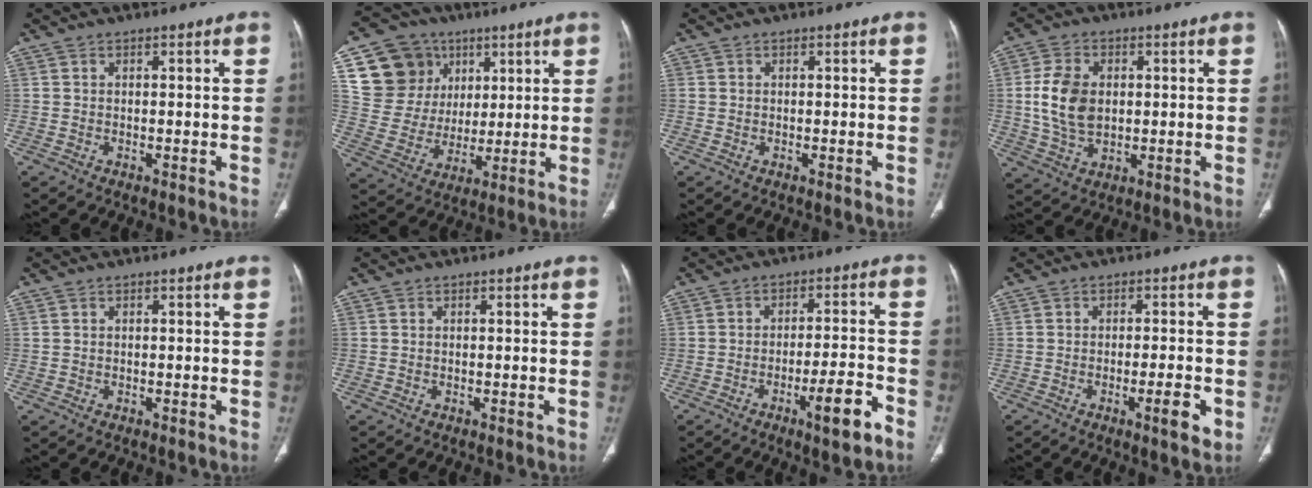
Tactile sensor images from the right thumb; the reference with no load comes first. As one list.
[{"total": 16.0, "force": [6.7, 13.5, 5.3], "torque": [-0.060, -0.005, 0.134]}, {"total": 0.0}, {"total": 10.0, "force": [0.7, 6.9, 7.1], "torque": [-0.129, 0.000, 0.018]}, {"total": 0.0}, {"total": 0.0}, {"total": 7.9, "force": [-4.4, 1.2, 6.4], "torque": [-0.097, 0.027, -0.065]}, {"total": 4.8, "force": [-1.9, 0.8, 4.4], "torque": [-0.064, 0.001, -0.027]}]